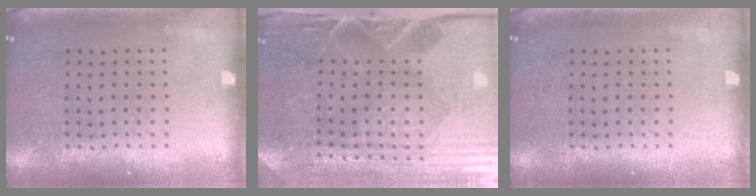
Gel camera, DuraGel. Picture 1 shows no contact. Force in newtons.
{"total": 4.8, "press": 4.1, "slide": 2.5}
{"total": 0.0}